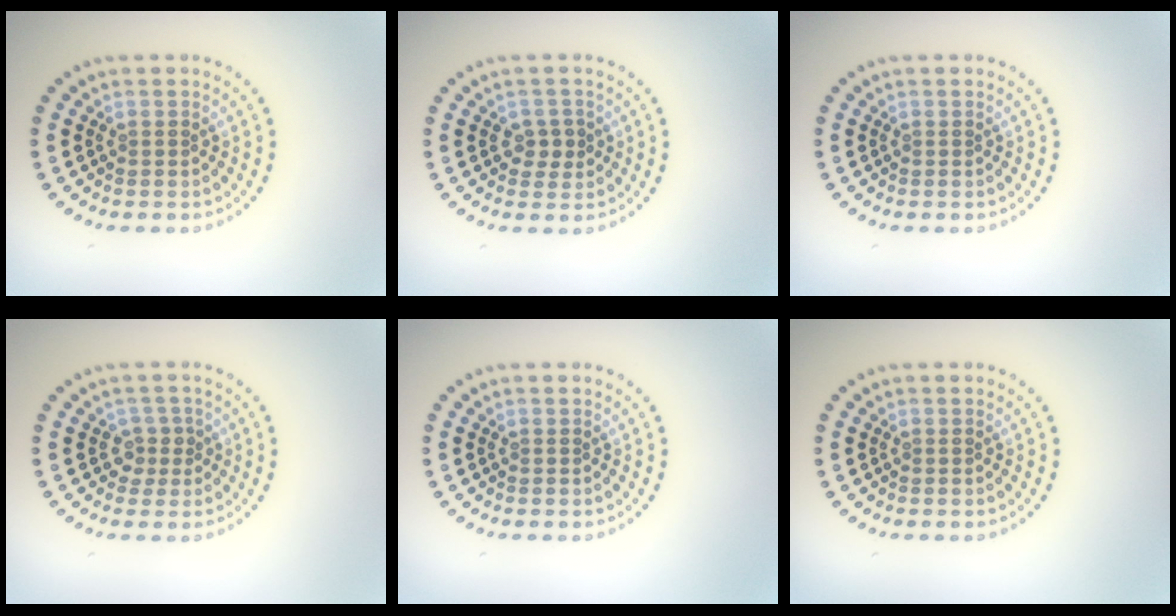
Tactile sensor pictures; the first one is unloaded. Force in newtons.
{"total": 1.9, "press": 1.8, "slide": 0.6}
{"total": 0.0}
{"total": 1.8, "press": 1.4, "slide": 1.2}
{"total": 0.0}
{"total": 0.0}